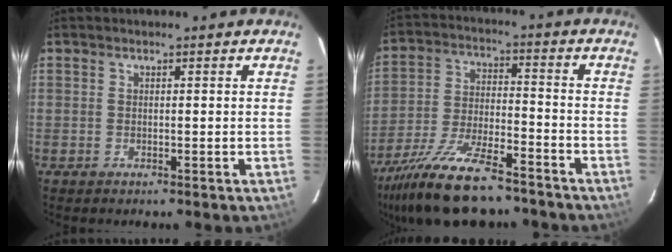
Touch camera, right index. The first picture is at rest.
{"total": 18.2, "force": [-14.4, 5.1, 9.9], "torque": [-0.206, -0.031, -0.245]}